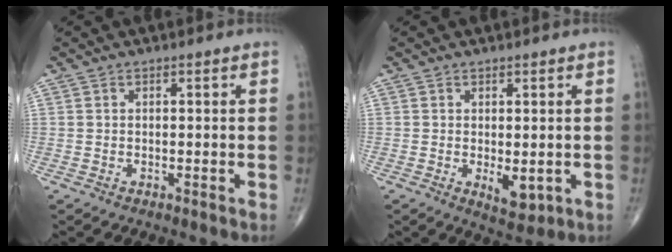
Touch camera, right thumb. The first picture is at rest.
{"total": 4.1, "force": [-0.7, 2.0, 3.6], "torque": [-0.043, -0.011, -0.002]}